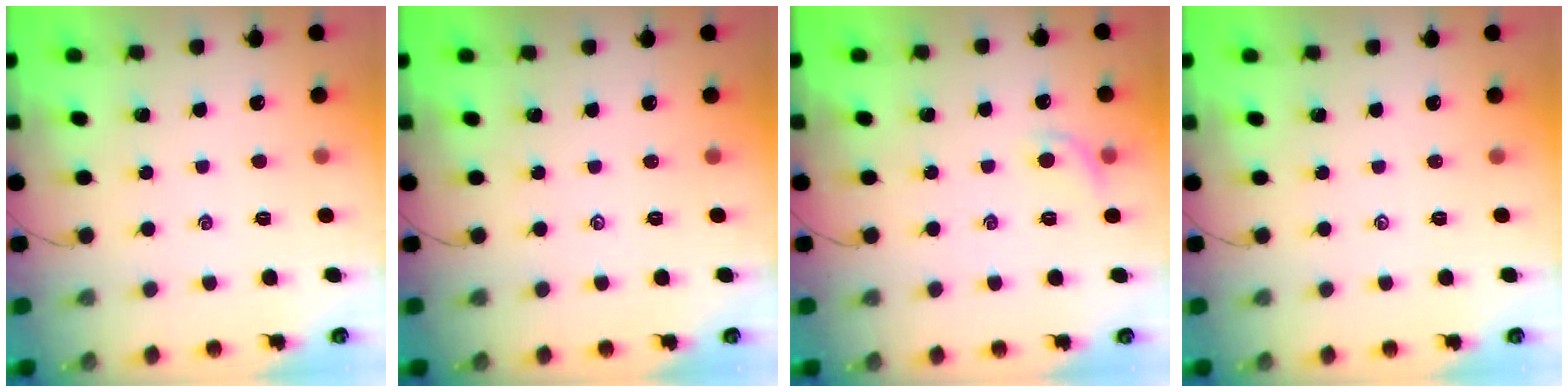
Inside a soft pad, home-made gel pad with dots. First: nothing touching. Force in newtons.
{"total": 0.0}
{"total": 6.1, "press": 6.0, "slide": 1.4}
{"total": 0.0}